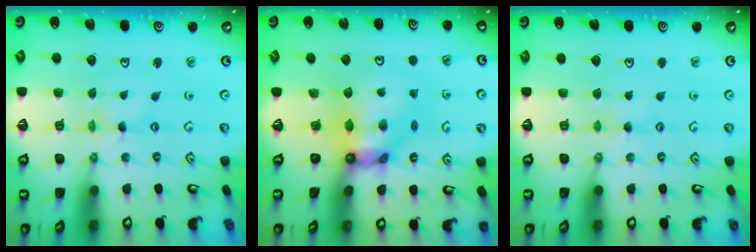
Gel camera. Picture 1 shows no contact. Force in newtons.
{"total": 8.5, "press": 8.5, "slide": 0.6}
{"total": 2.8, "press": 2.8, "slide": 0.3}